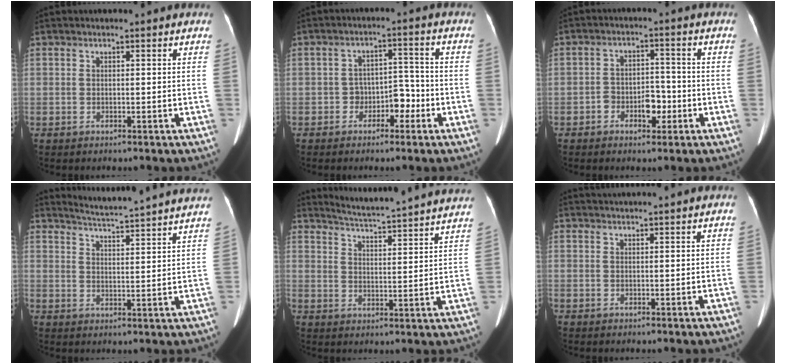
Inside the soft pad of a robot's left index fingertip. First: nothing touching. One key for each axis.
{"total": 4.5, "fx": -2.4, "fy": 2.7, "fz": 2.7, "tx": -0.039, "ty": 0.020, "tz": -0.040}
{"total": 4.6, "fx": -2.2, "fy": 2.6, "fz": 3.0, "tx": -0.050, "ty": 0.011, "tz": -0.036}
{"total": 15.9, "fx": 15.0, "fy": -1.1, "fz": 5.1, "tx": -0.094, "ty": -0.030, "tz": 0.191}
{"total": 20.1, "fx": 19.0, "fy": -0.4, "fz": 6.6, "tx": -0.112, "ty": -0.038, "tz": 0.240}
{"total": 4.7, "fx": 4.4, "fy": -0.7, "fz": 1.5, "tx": -0.016, "ty": 0.028, "tz": 0.058}